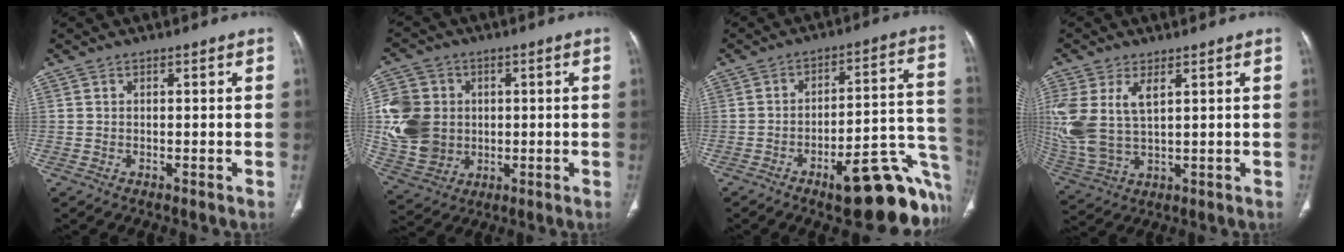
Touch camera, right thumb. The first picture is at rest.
{"total": 14.0, "force": [0.5, 11.9, 7.4], "torque": [-0.136, 0.001, 0.019]}
{"total": 21.6, "force": [-10.0, 6.9, 17.8], "torque": [-0.134, 0.078, -0.126]}
{"total": 13.3, "force": [3.6, 7.2, 10.6], "torque": [-0.257, -0.003, 0.086]}